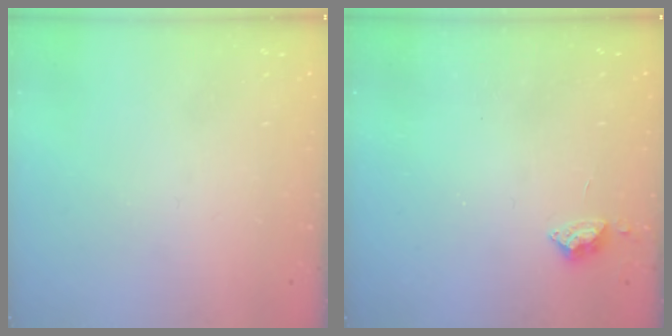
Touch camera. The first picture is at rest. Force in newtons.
{"total": 4.7, "press": 4.6, "slide": 0.7}